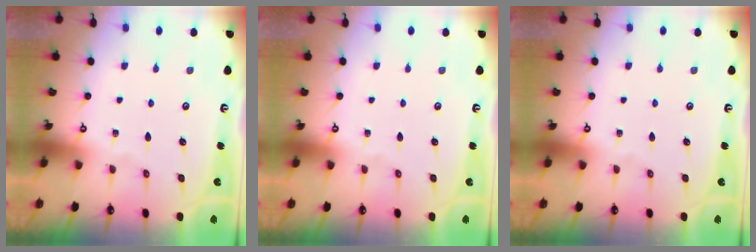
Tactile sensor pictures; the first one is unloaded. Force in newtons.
{"total": 0.0}
{"total": 0.0}